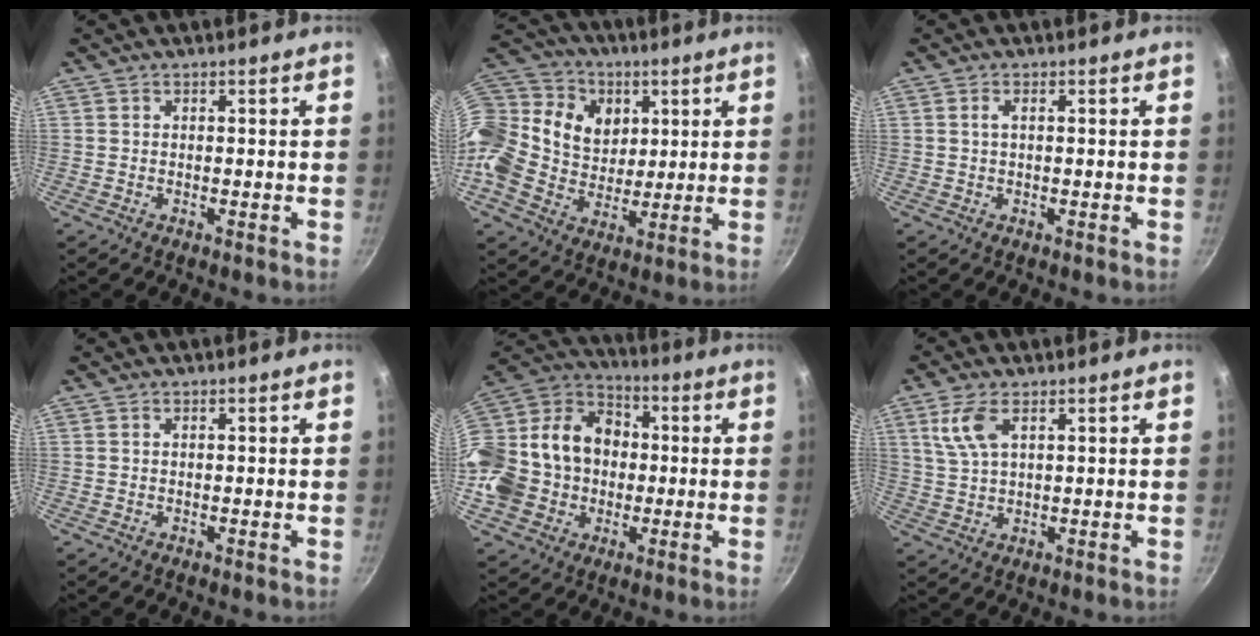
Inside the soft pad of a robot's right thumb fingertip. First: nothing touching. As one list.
[{"total": 23.3, "force": [7.0, 18.5, 12.4], "torque": [-0.252, 0.016, 0.118]}, {"total": 1.4, "force": [0.3, 0.6, 1.2], "torque": [-0.024, 0.003, 0.005]}, {"total": 0.0}, {"total": 24.7, "force": [-1.5, 20.9, 13.1], "torque": [-0.263, 0.057, -0.021]}, {"total": 6.5, "force": [2.8, 3.1, 5.0], "torque": [-0.104, -0.003, 0.060]}]